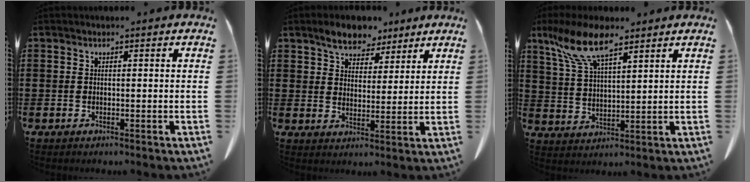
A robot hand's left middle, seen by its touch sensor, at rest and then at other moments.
{"total": 6.1, "force": [5.0, 2.9, 1.7], "torque": [-0.045, -0.008, 0.094]}
{"total": 9.0, "force": [6.5, 2.6, 5.7], "torque": [-0.138, -0.014, 0.117]}